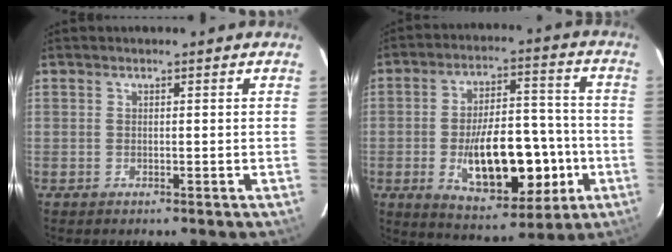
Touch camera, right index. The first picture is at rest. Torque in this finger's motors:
{"motor_torque": [0.91, -0.60, 0.72, 0.21]}